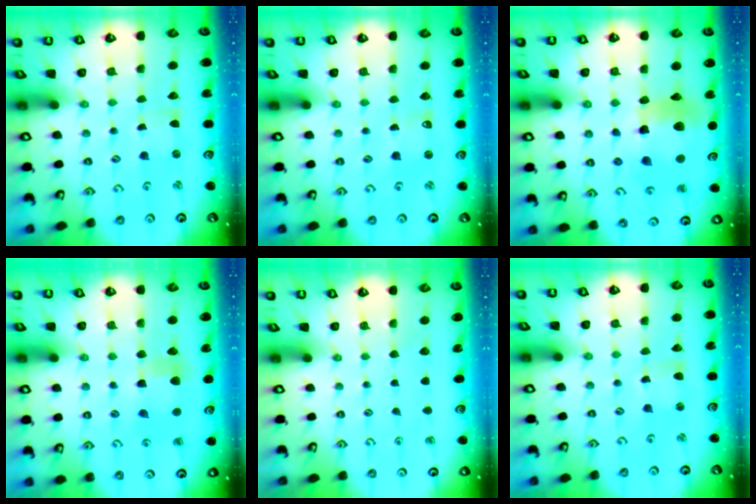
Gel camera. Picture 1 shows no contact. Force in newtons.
{"total": 0.6, "press": 0.6, "slide": 0.1}
{"total": 14.7, "press": 14.6, "slide": 2.0}
{"total": 6.1, "press": 6.1, "slide": 0.2}
{"total": 0.0}
{"total": 1.6, "press": 1.5, "slide": 0.4}